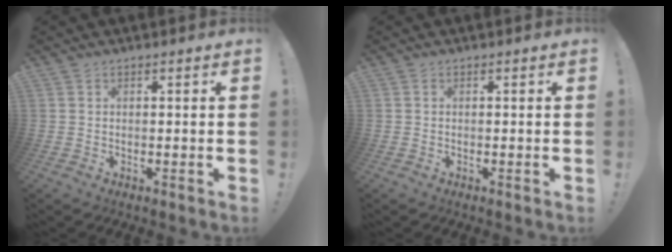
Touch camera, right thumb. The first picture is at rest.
{"total": 0.0}